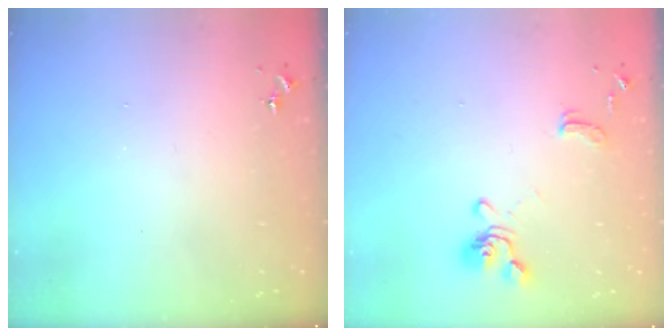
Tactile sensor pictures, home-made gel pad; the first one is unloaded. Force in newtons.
{"total": 11.5, "press": 11.4, "slide": 1.1}